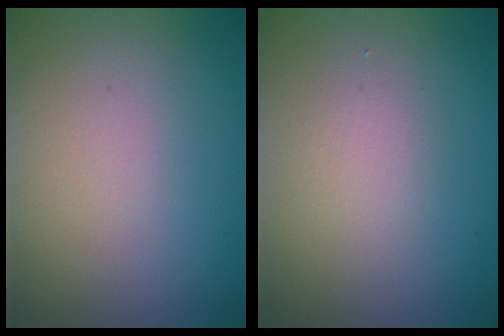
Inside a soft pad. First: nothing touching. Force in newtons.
{"total": 1.4, "press": 1.4, "slide": 0.1}